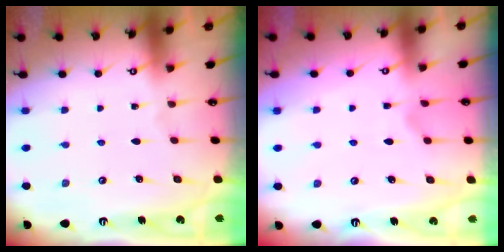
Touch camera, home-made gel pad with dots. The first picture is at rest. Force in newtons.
{"total": 0.7, "press": 0.4, "slide": 0.6}